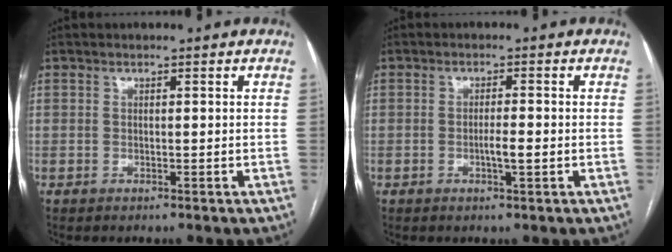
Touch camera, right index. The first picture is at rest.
{"total": 2.4, "force": [-0.7, 0.2, 2.3], "torque": [-0.042, -0.001, -0.011]}